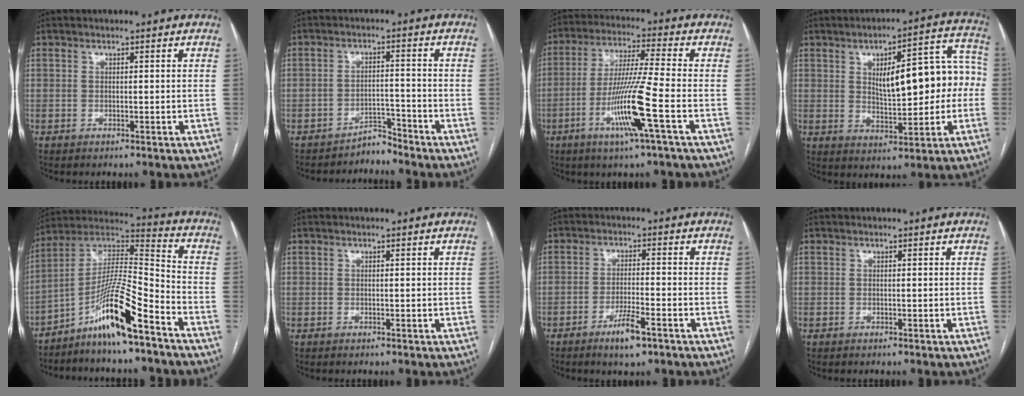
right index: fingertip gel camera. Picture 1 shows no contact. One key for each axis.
{"total": 2.8, "fx": -2.7, "fy": 0.4, "fz": -0.6, "tx": 0.022, "ty": 0.000, "tz": -0.043}
{"total": 11.7, "fx": -4.2, "fy": -1.2, "fz": 10.9, "tx": -0.216, "ty": -0.015, "tz": -0.084}
{"total": 15.0, "fx": 1.2, "fy": 5.2, "fz": 14.1, "tx": -0.184, "ty": 0.041, "tz": 0.027}
{"total": 13.4, "fx": -8.6, "fy": 0.4, "fz": 10.3, "tx": -0.199, "ty": 0.008, "tz": -0.160}
{"total": 0.0}
{"total": 5.0, "fx": -3.1, "fy": 0.7, "fz": 3.9, "tx": -0.076, "ty": -0.005, "tz": -0.052}
{"total": 0.0}